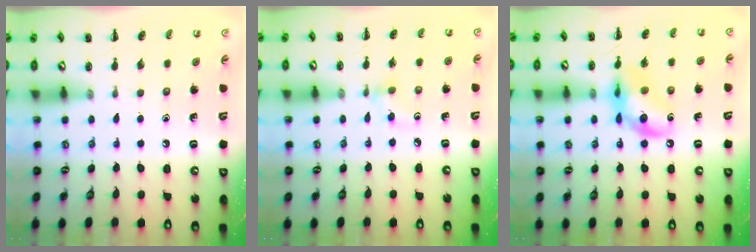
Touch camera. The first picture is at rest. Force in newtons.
{"total": 2.9, "press": 2.8, "slide": 0.8}
{"total": 12.4, "press": 12.1, "slide": 2.7}